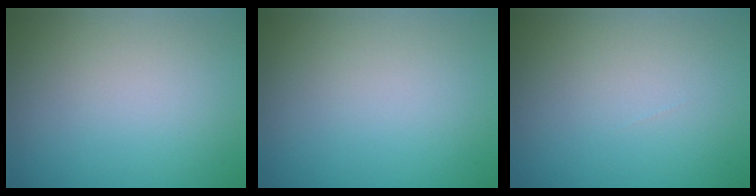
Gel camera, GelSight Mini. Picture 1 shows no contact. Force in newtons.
{"total": 0.0}
{"total": 0.0}